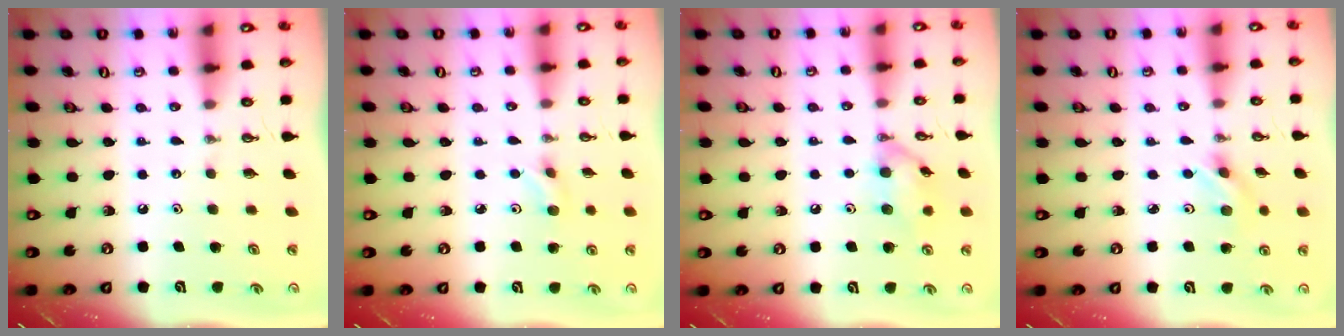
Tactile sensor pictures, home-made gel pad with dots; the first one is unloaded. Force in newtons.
{"total": 3.6, "press": 3.6, "slide": 0.6}
{"total": 10.8, "press": 10.8, "slide": 0.3}
{"total": 2.0, "press": 1.9, "slide": 0.4}